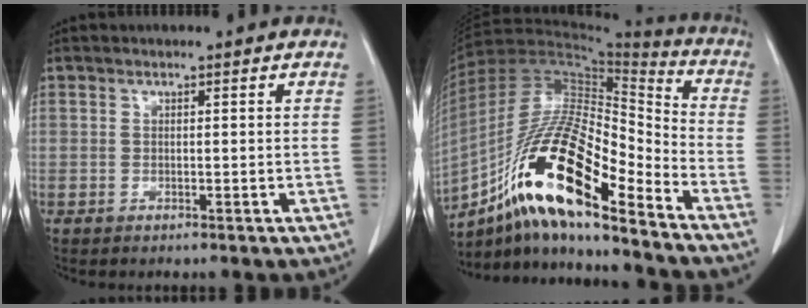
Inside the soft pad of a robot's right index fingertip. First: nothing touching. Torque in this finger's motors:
{"motor_torque": [1.35, -0.79, 0.92, 0.21]}